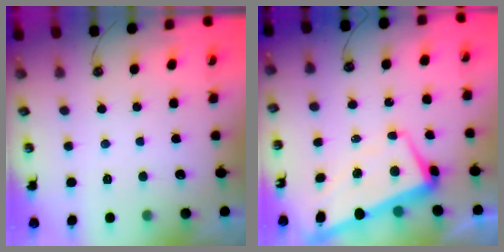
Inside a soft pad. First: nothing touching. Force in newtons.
{"total": 1.2, "press": 0.4, "slide": 1.1}